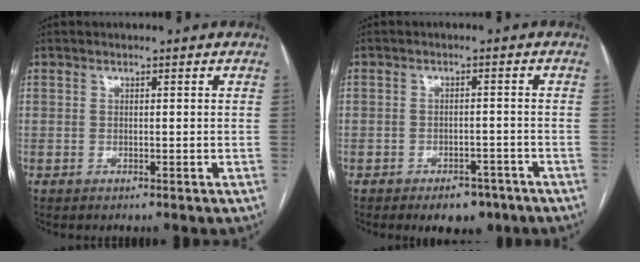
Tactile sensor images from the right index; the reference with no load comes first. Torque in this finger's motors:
{"motor_torque": [-0.47, -0.31, -0.25, -0.07]}